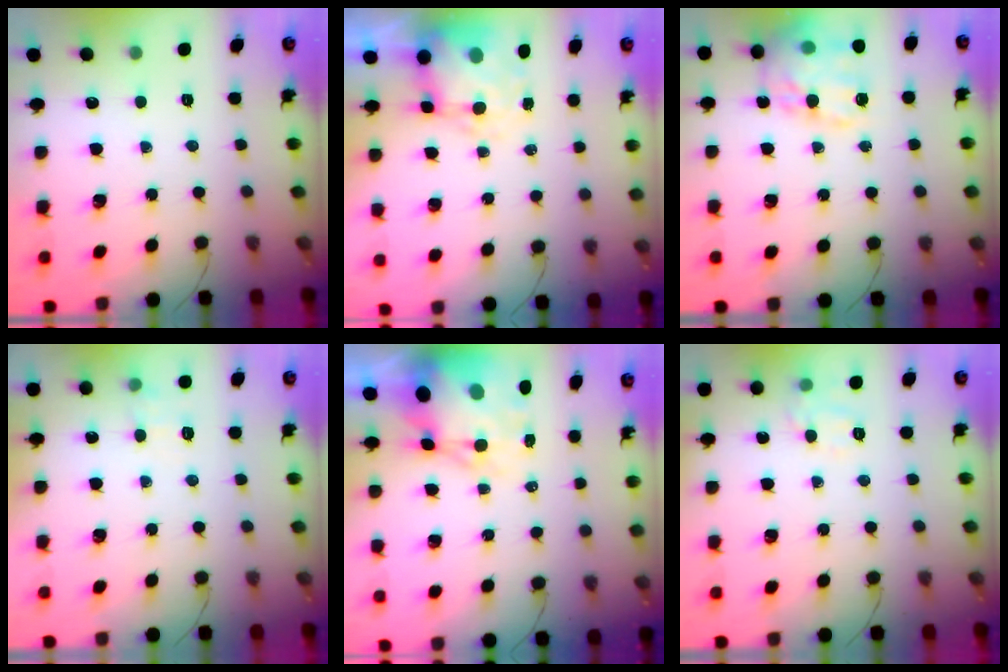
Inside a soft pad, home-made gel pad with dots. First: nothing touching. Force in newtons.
{"total": 8.4, "press": 8.2, "slide": 1.5}
{"total": 21.0, "press": 20.7, "slide": 3.2}
{"total": 6.8, "press": 6.6, "slide": 1.8}
{"total": 12.2, "press": 11.8, "slide": 3.1}
{"total": 8.2, "press": 8.2, "slide": 1.0}